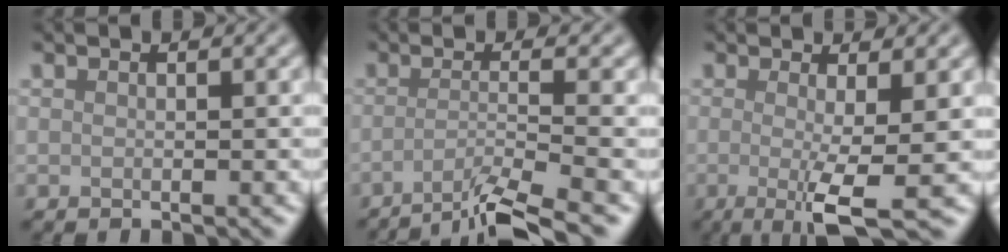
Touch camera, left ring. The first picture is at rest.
{"total": 5.0, "force": [-3.2, 0.5, 3.8], "torque": [-0.049, 0.001, -0.069]}
{"total": 4.8, "force": [-0.8, 0.9, 4.7], "torque": [-0.082, -0.013, -0.014]}